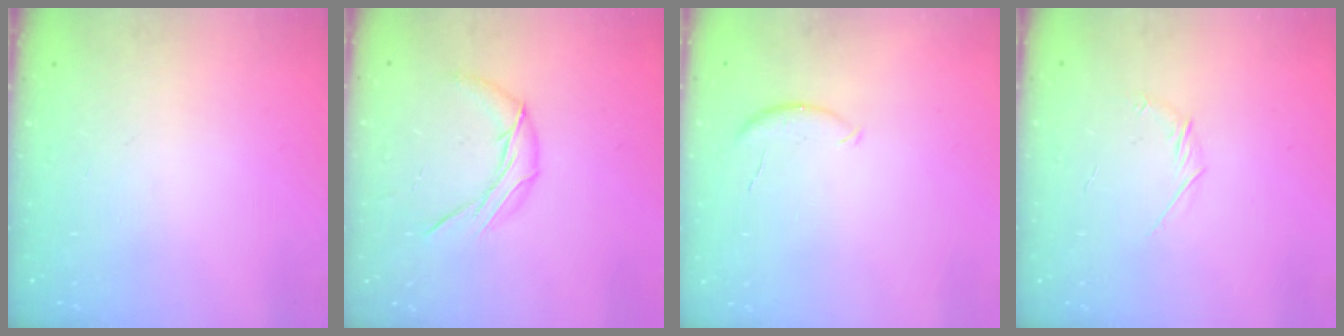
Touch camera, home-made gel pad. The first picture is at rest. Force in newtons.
{"total": 8.4, "press": 8.4, "slide": 0.3}
{"total": 5.5, "press": 5.5, "slide": 0.5}
{"total": 4.3, "press": 4.1, "slide": 1.1}